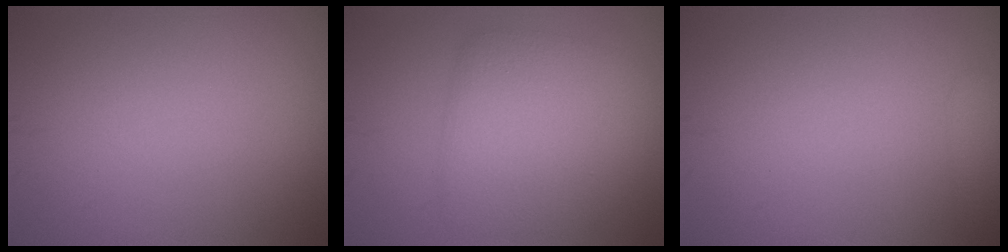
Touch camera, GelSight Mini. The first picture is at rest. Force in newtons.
{"total": 5.6, "press": 5.6, "slide": 0.3}
{"total": 1.5, "press": 1.5, "slide": 0.1}